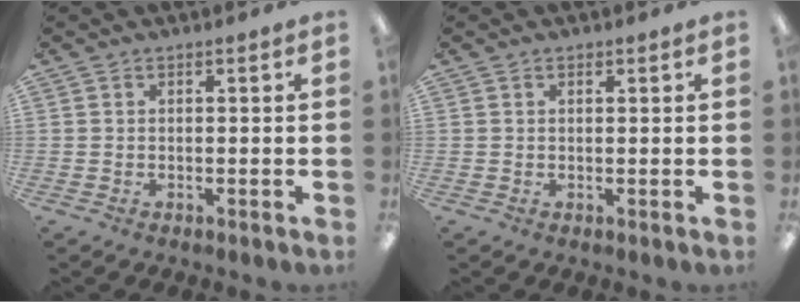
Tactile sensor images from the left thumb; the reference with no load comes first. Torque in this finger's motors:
{"motor_torque": [0.03, -0.06, -0.48, 0.31, -0.02]}